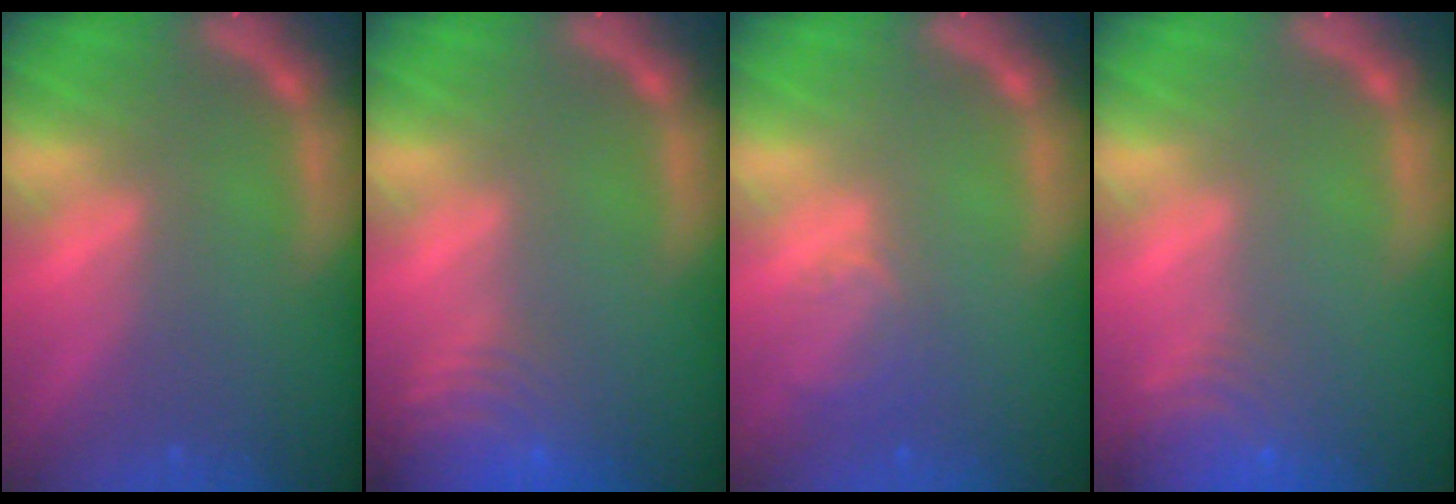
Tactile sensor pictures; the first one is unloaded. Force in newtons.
{"total": 9.5}
{"total": 2.5}
{"total": 6.5}